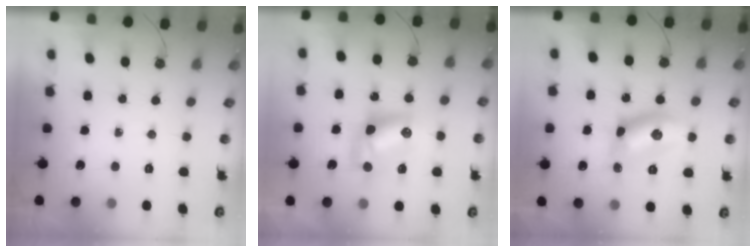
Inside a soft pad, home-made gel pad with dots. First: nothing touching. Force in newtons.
{"total": 9.9, "press": 9.9, "slide": 0.6}
{"total": 10.7, "press": 10.7, "slide": 0.7}